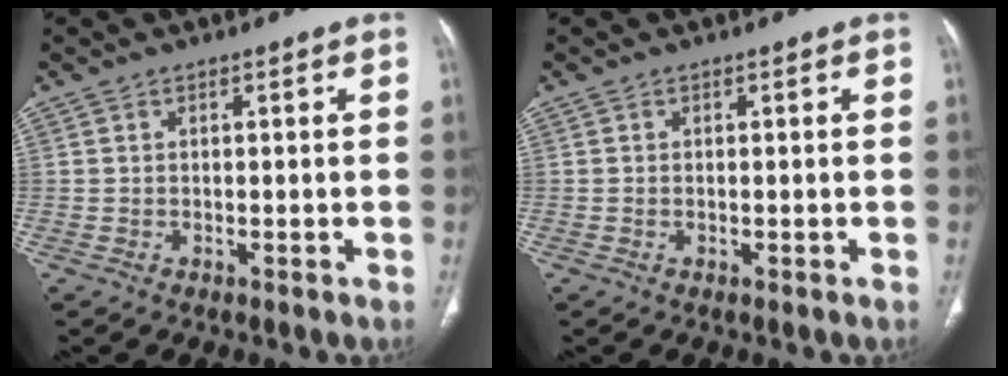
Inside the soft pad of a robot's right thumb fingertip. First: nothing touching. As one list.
[{"total": 0.0}]